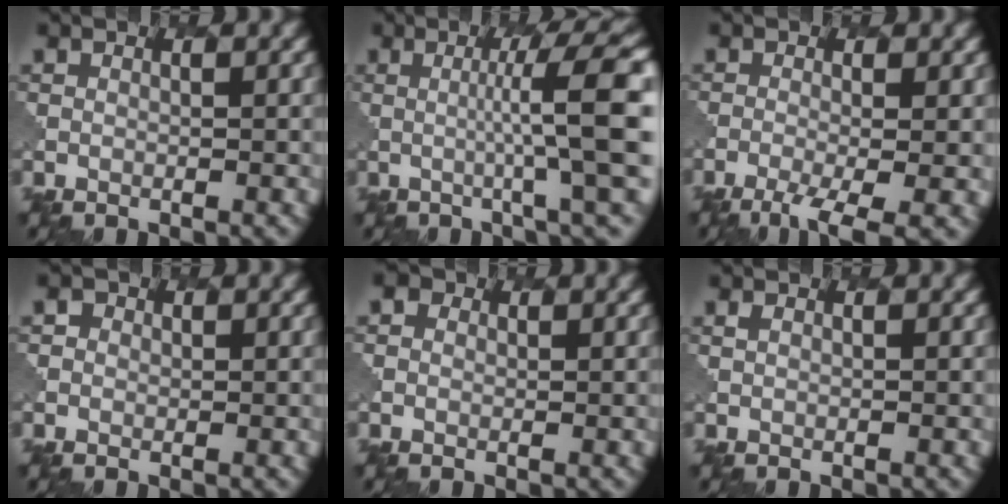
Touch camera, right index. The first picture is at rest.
{"total": 9.1, "force": [0.7, 1.2, 9.0], "torque": [-0.115, 0.008, 0.017]}
{"total": 4.3, "force": [-2.1, 1.2, 3.6], "torque": [-0.063, -0.005, -0.037]}
{"total": 1.2, "force": [0.2, 1.2, 0.1], "torque": [0.008, 0.005, 0.001]}
{"total": 1.6, "force": [0.6, 1.4, 0.6], "torque": [-0.003, 0.006, 0.003]}
{"total": 0.6, "force": [0.5, 0.2, 0.2], "torque": [-0.009, -0.002, 0.012]}